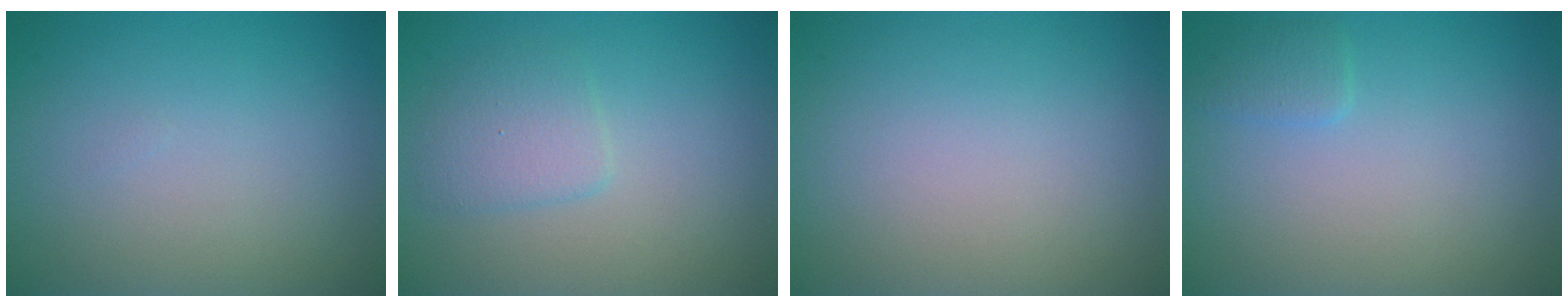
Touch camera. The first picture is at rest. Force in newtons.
{"total": 2.2, "press": 2.2, "slide": 0.1}
{"total": 0.0}
{"total": 1.2, "press": 1.2, "slide": 0.1}